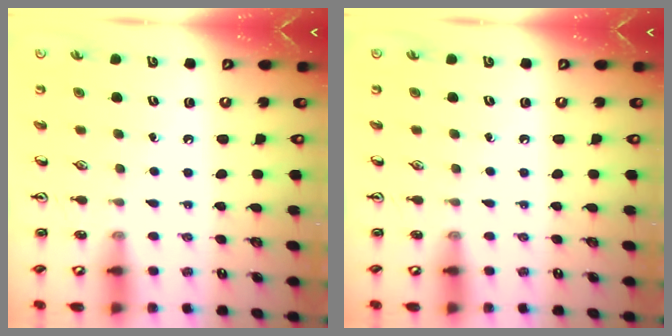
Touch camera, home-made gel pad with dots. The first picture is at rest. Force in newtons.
{"total": 0.0}